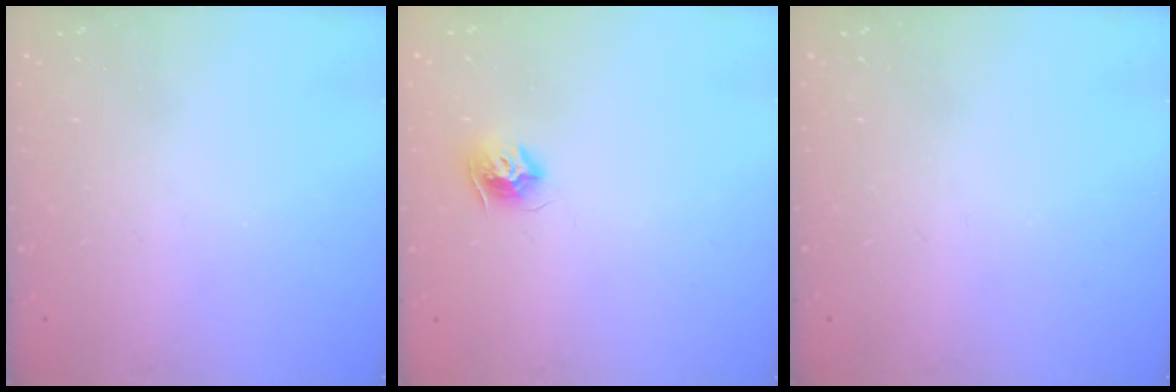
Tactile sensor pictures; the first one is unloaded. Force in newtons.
{"total": 8.1, "press": 8.1, "slide": 0.2}
{"total": 0.0}